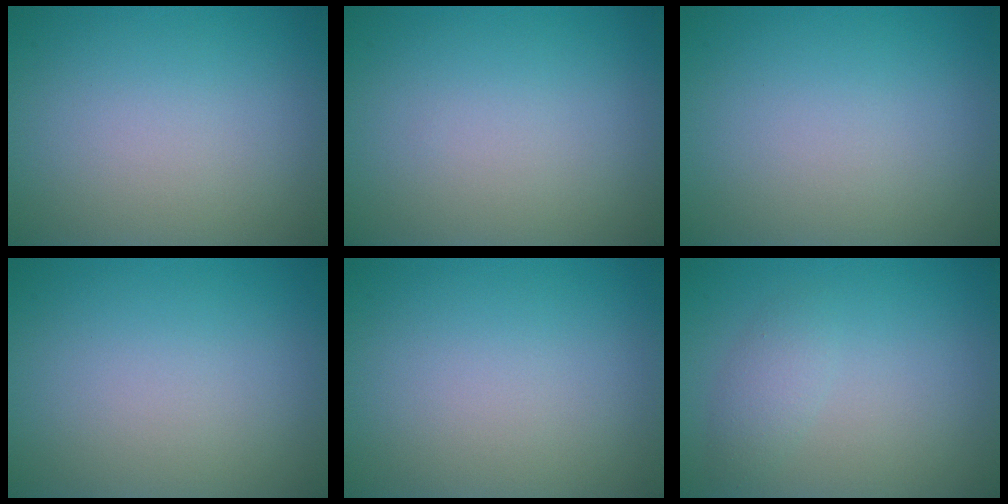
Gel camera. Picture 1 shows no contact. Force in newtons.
{"total": 0.0}
{"total": 0.0}
{"total": 0.0}
{"total": 0.0}
{"total": 1.6, "press": 1.6, "slide": 0.0}